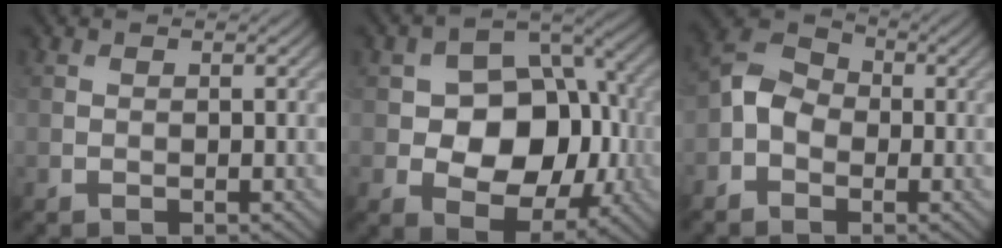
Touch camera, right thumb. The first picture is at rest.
{"total": 11.6, "force": [-0.5, 8.5, 7.9], "torque": [-0.122, -0.002, -0.014]}
{"total": 5.0, "force": [-1.4, 3.8, 2.9], "torque": [-0.066, 0.010, -0.042]}